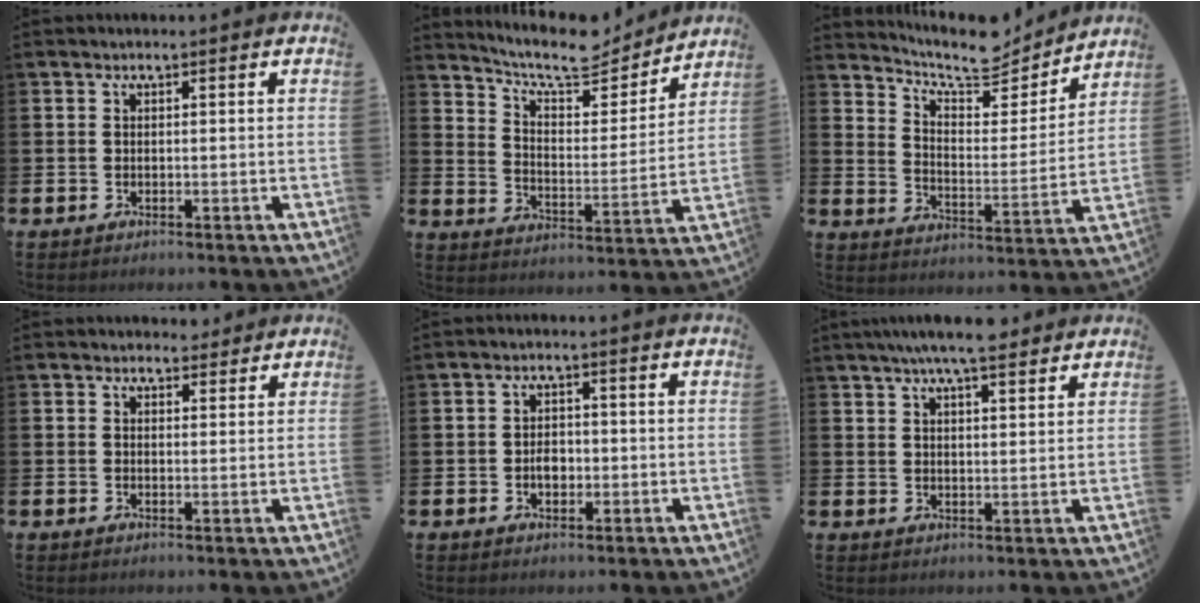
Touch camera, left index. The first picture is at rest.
{"total": 9.2, "force": [8.4, 2.3, 3.0], "torque": [-0.077, -0.059, 0.144]}
{"total": 8.7, "force": [8.0, 2.3, 2.4], "torque": [-0.065, -0.060, 0.138]}
{"total": 2.4, "force": [2.2, 0.9, 0.0], "torque": [0.002, -0.007, 0.040]}
{"total": 2.5, "force": [-0.5, 1.8, 1.7], "torque": [-0.017, -0.002, -0.015]}
{"total": 6.0, "force": [5.4, 0.7, 2.5], "torque": [-0.054, -0.016, 0.095]}